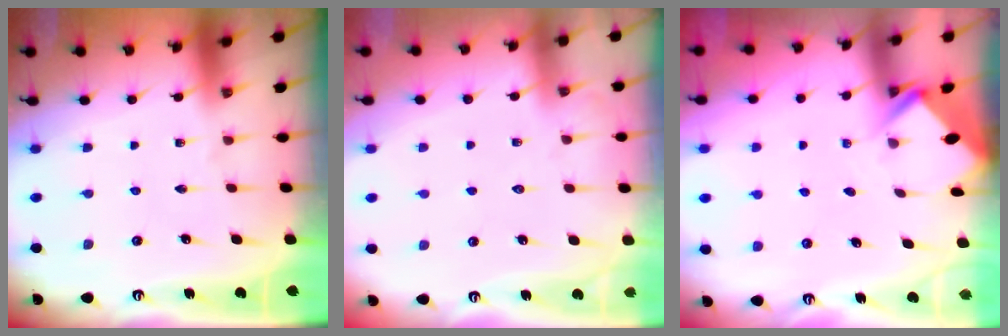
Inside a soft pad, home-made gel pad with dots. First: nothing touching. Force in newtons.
{"total": 3.9, "press": 3.8, "slide": 0.5}
{"total": 2.5, "press": 2.5, "slide": 0.2}